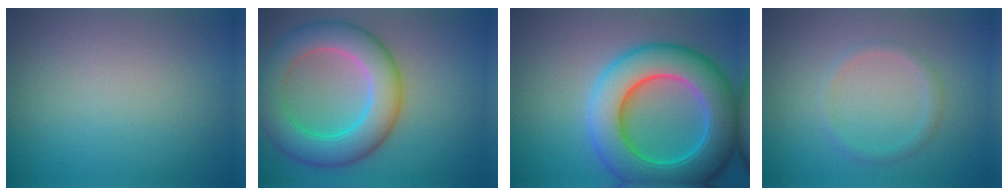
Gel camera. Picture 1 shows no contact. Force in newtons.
{"total": 7.9, "press": 7.9, "slide": 0.3}
{"total": 10.8, "press": 10.8, "slide": 0.2}
{"total": 1.3, "press": 1.3, "slide": 0.1}